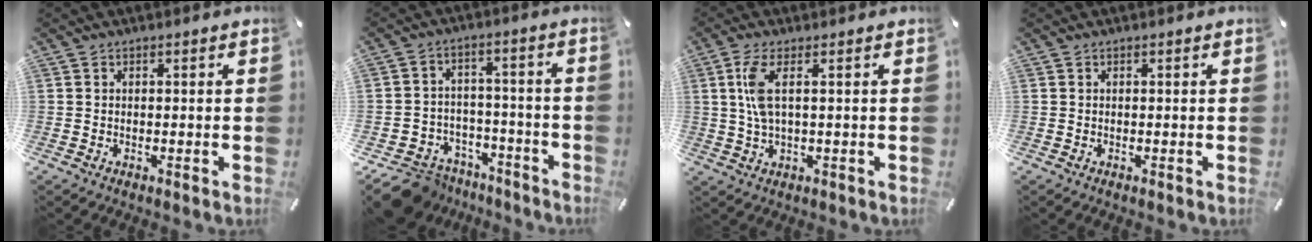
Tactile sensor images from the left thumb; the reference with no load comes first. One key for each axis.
{"total": 9.0, "fx": -6.8, "fy": 5.5, "fz": 2.0, "tx": -0.033, "ty": 0.044, "tz": -0.123}
{"total": 6.1, "fx": 1.2, "fy": 1.9, "fz": 5.6, "tx": -0.127, "ty": -0.002, "tz": 0.018}
{"total": 0.0}